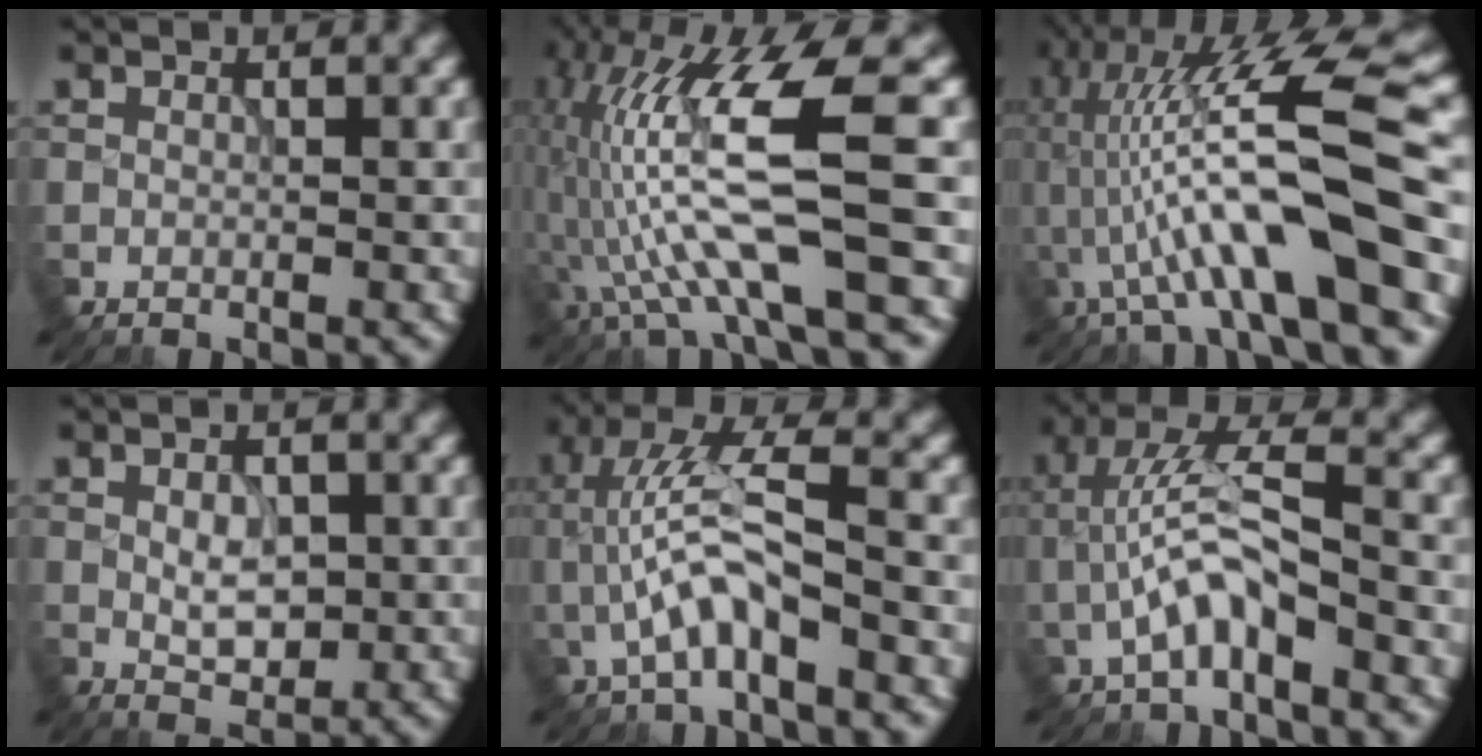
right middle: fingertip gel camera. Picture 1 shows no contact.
{"total": 10.8, "force": [-1.8, 1.7, 10.5], "torque": [-0.208, 0.013, -0.028]}
{"total": 13.4, "force": [-1.9, 2.4, 13.0], "torque": [-0.230, 0.033, -0.029]}
{"total": 2.9, "force": [0.1, 1.8, 2.3], "torque": [-0.037, -0.001, 0.002]}
{"total": 6.1, "force": [-1.4, 1.7, 5.7], "torque": [-0.115, 0.021, -0.028]}
{"total": 5.5, "force": [-1.8, 1.6, 4.9], "torque": [-0.100, 0.019, -0.036]}